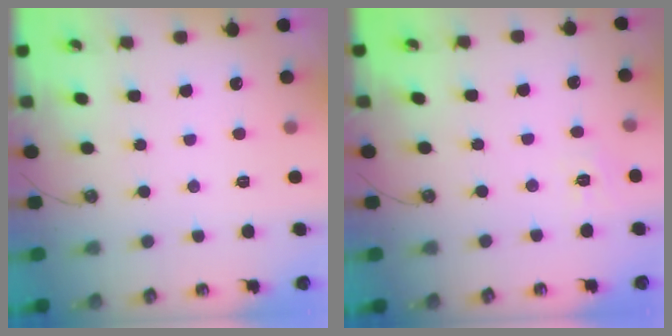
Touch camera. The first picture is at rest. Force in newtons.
{"total": 3.0, "press": 3.0, "slide": 0.1}